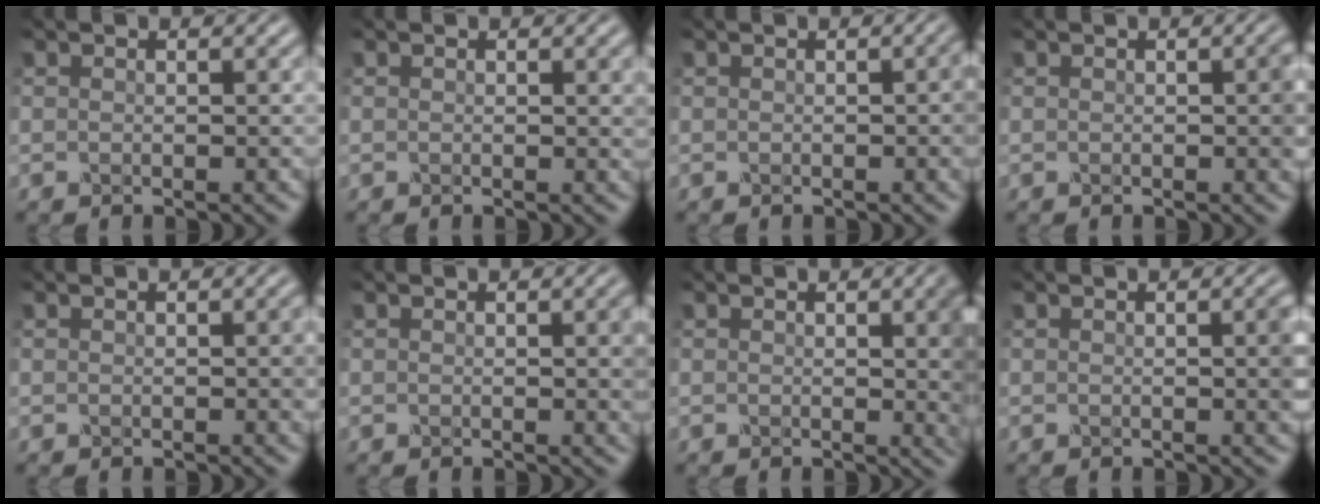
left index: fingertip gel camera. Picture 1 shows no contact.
{"total": 1.1, "force": [0.3, 0.2, 1.0], "torque": [-0.010, -0.001, 0.005]}
{"total": 2.6, "force": [0.0, 0.7, 2.5], "torque": [-0.024, 0.005, -0.002]}
{"total": 1.5, "force": [0.0, 0.2, 1.5], "torque": [-0.017, 0.001, 0.000]}
{"total": 1.0, "force": [0.0, 0.1, 1.0], "torque": [-0.011, 0.000, 0.001]}
{"total": 2.6, "force": [0.2, 0.7, 2.5], "torque": [-0.022, 0.002, 0.000]}
{"total": 5.1, "force": [0.6, 1.5, 4.8], "torque": [-0.037, 0.001, 0.008]}
{"total": 2.2, "force": [0.1, 0.5, 2.2], "torque": [-0.022, 0.002, -0.002]}